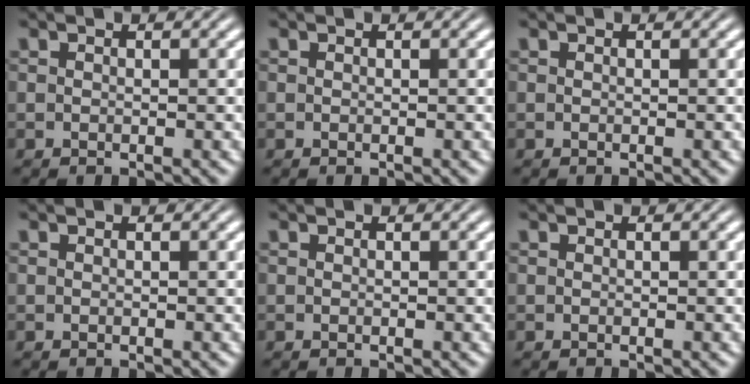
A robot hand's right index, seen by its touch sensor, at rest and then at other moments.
{"total": 0.0}
{"total": 0.0}
{"total": 0.0}
{"total": 0.0}
{"total": 0.0}